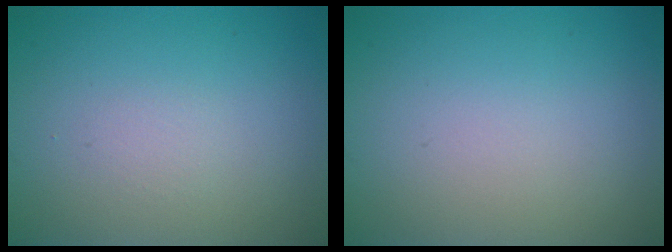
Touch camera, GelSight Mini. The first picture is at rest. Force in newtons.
{"total": 0.0}